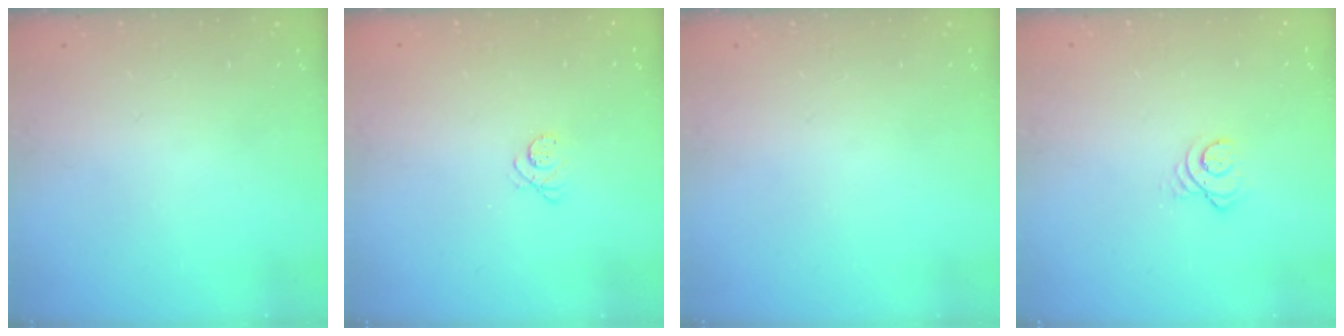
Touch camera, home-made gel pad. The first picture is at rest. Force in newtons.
{"total": 2.8, "press": 2.7, "slide": 0.3}
{"total": 0.0}
{"total": 3.3, "press": 3.3, "slide": 0.4}